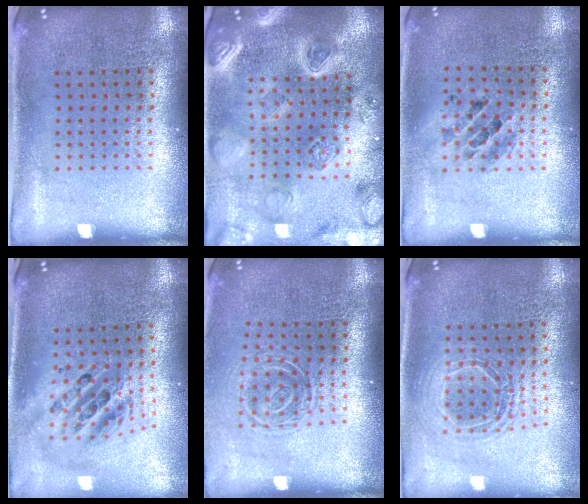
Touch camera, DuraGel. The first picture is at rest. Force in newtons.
{"total": 4.4, "press": 3.9, "slide": 2.0}
{"total": 1.2, "press": 1.1, "slide": 0.4}
{"total": 2.2, "press": 1.7, "slide": 1.4}
{"total": 1.7, "press": 1.2, "slide": 1.2}
{"total": 1.5, "press": 1.3, "slide": 0.7}